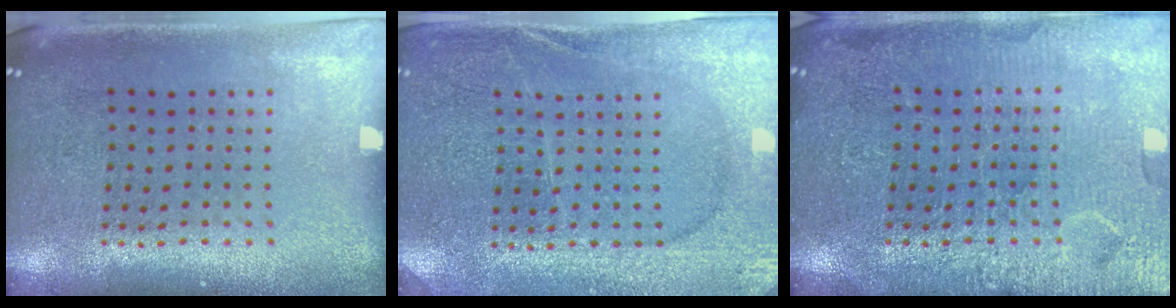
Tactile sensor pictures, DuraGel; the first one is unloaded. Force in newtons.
{"total": 2.9, "press": 2.9, "slide": 0.3}
{"total": 5.8, "press": 5.7, "slide": 0.8}